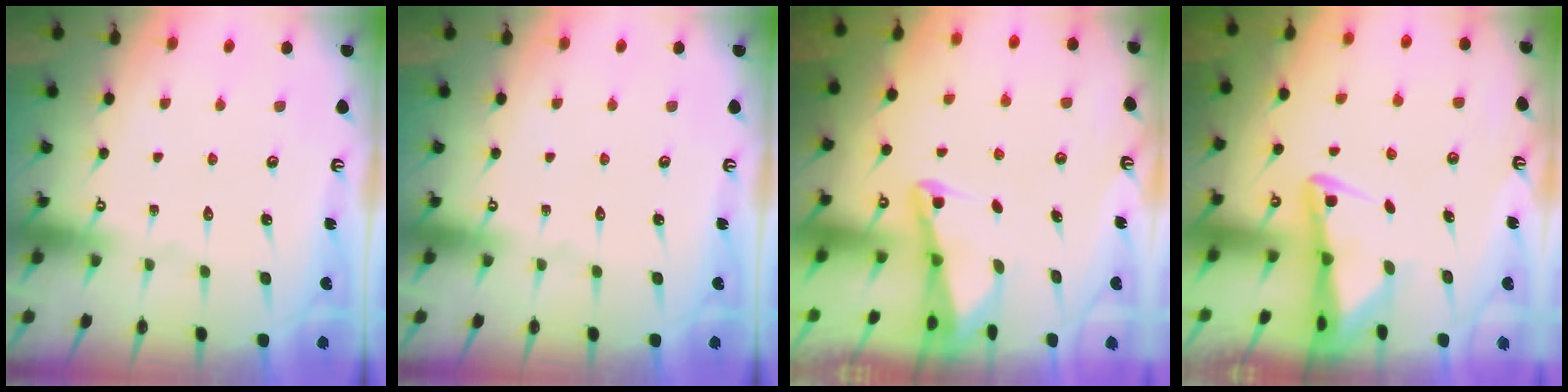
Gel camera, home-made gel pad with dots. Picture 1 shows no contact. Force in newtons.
{"total": 0.0}
{"total": 2.1, "press": 2.1, "slide": 0.3}
{"total": 2.8, "press": 2.7, "slide": 0.6}